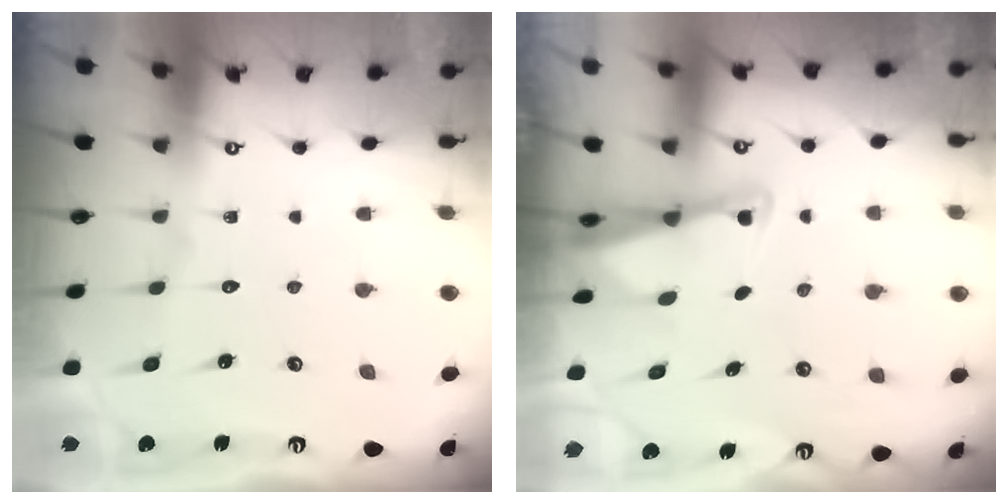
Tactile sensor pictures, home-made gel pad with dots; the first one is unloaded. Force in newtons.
{"total": 2.6, "press": 2.6, "slide": 0.2}